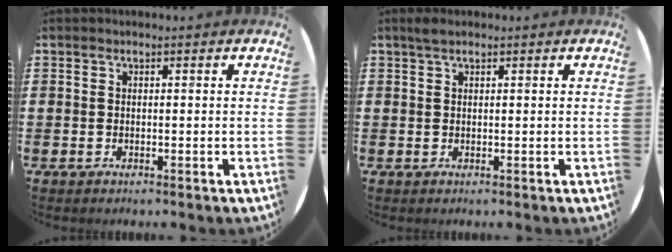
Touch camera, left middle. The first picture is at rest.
{"total": 1.1, "force": [0.8, 0.3, 0.6], "torque": [-0.012, 0.005, 0.014]}